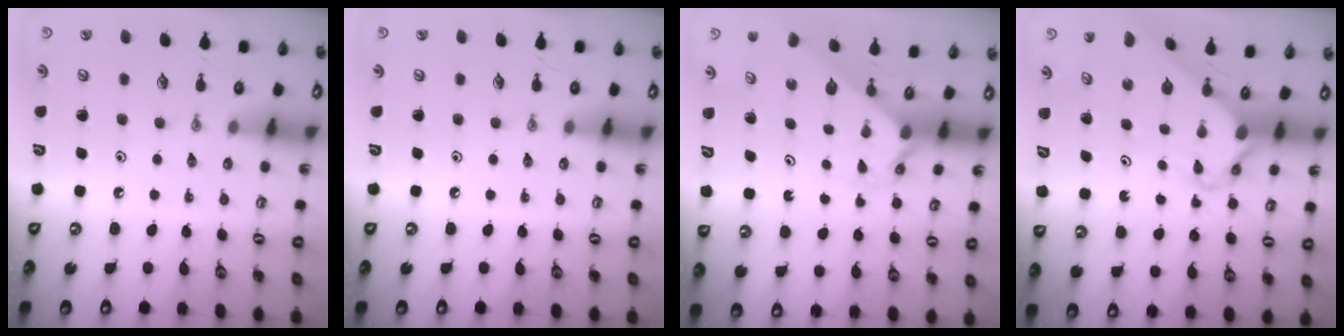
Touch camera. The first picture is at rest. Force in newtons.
{"total": 0.0}
{"total": 1.9, "press": 1.9, "slide": 0.2}
{"total": 4.1, "press": 4.1, "slide": 0.4}